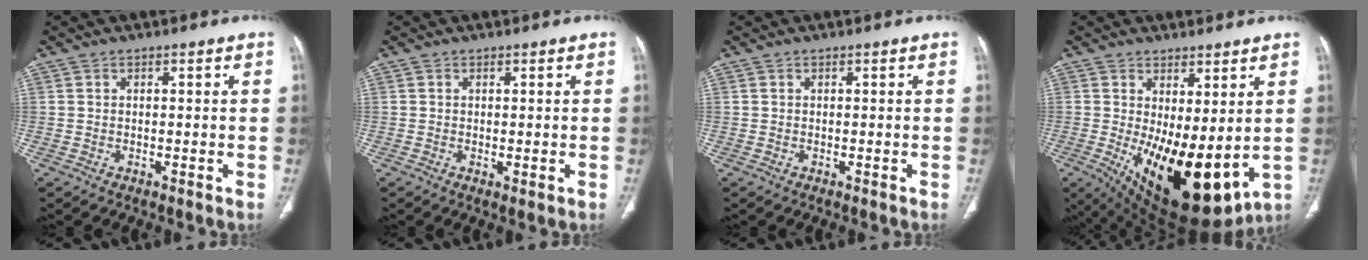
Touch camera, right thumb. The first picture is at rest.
{"total": 0.9, "force": [0.0, 0.3, 0.8], "torque": [-0.019, -0.006, 0.001]}
{"total": 0.0}
{"total": 17.6, "force": [-1.1, 7.7, 15.9], "torque": [-0.251, -0.036, 0.011]}